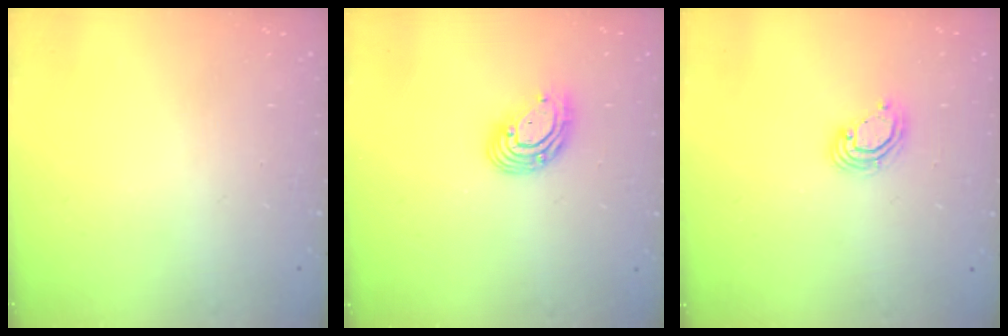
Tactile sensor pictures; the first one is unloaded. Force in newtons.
{"total": 10.7, "press": 10.5, "slide": 2.2}
{"total": 5.6, "press": 5.6, "slide": 0.3}